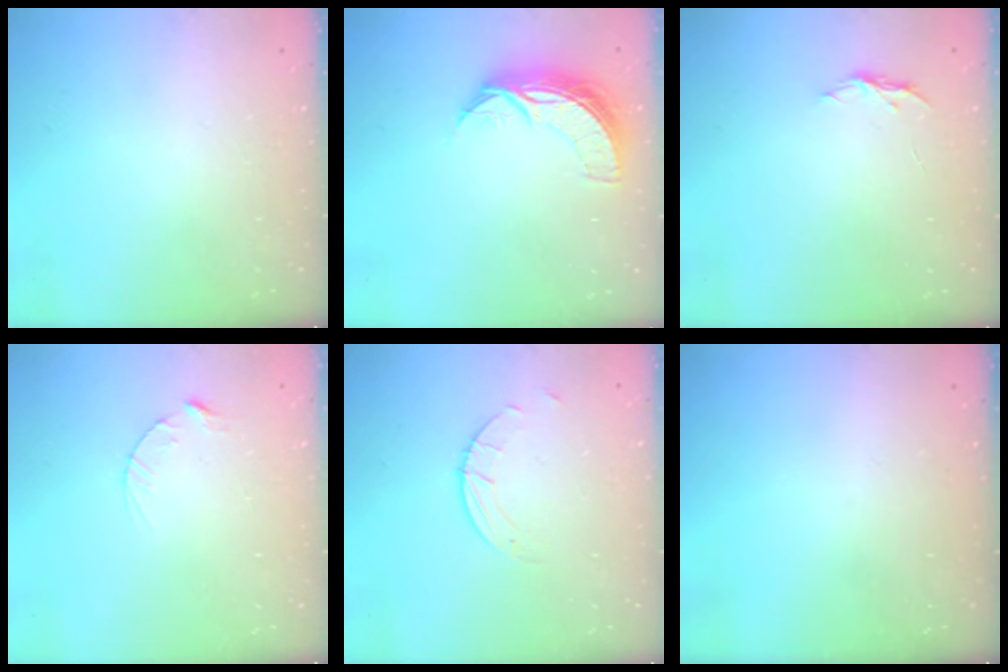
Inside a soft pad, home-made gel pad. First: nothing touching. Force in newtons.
{"total": 7.9, "press": 7.9, "slide": 0.5}
{"total": 4.0, "press": 4.0, "slide": 0.4}
{"total": 2.8, "press": 2.8, "slide": 0.4}
{"total": 2.7, "press": 2.7, "slide": 0.3}
{"total": 0.0}